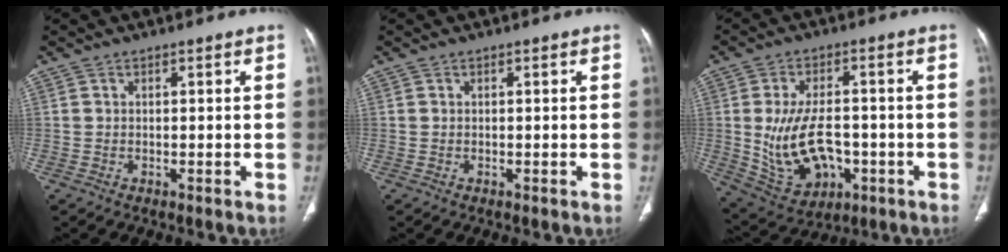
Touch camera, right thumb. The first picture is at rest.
{"total": 0.0}
{"total": 14.2, "force": [-2.1, 9.0, 10.8], "torque": [-0.177, 0.008, -0.016]}